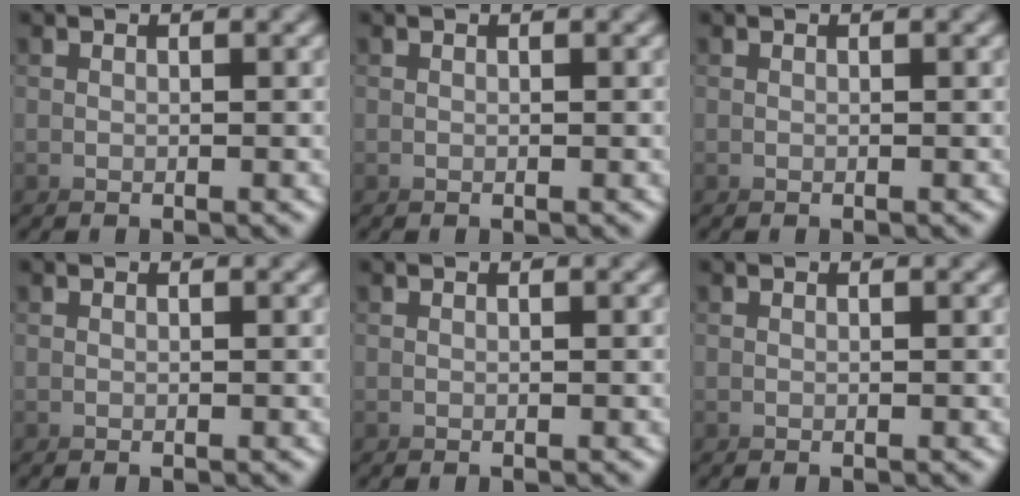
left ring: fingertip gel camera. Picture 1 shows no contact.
{"total": 0.0}
{"total": 0.0}
{"total": 0.0}
{"total": 0.0}
{"total": 0.0}